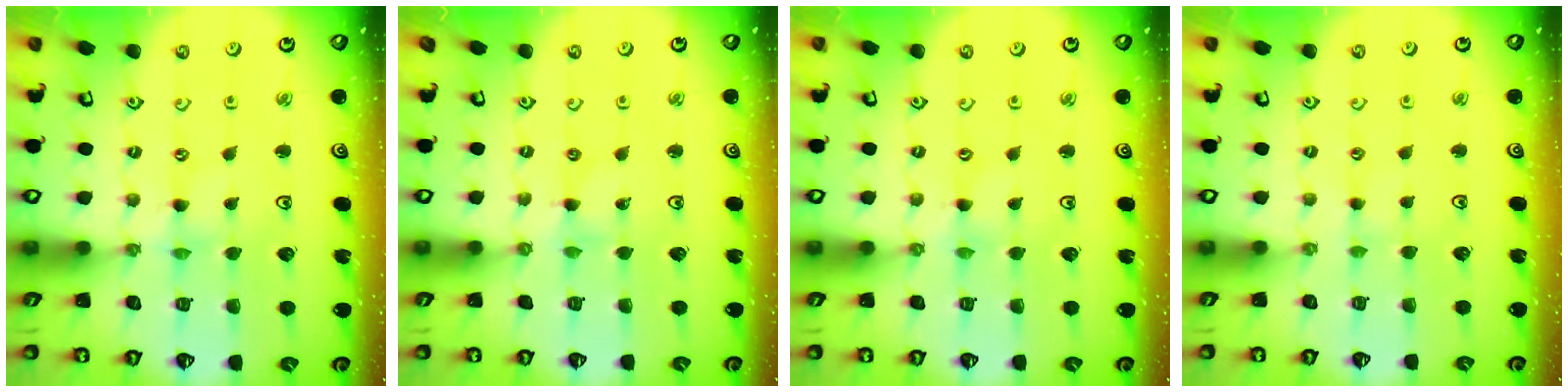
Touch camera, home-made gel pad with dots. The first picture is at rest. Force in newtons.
{"total": 0.0}
{"total": 0.0}
{"total": 0.0}